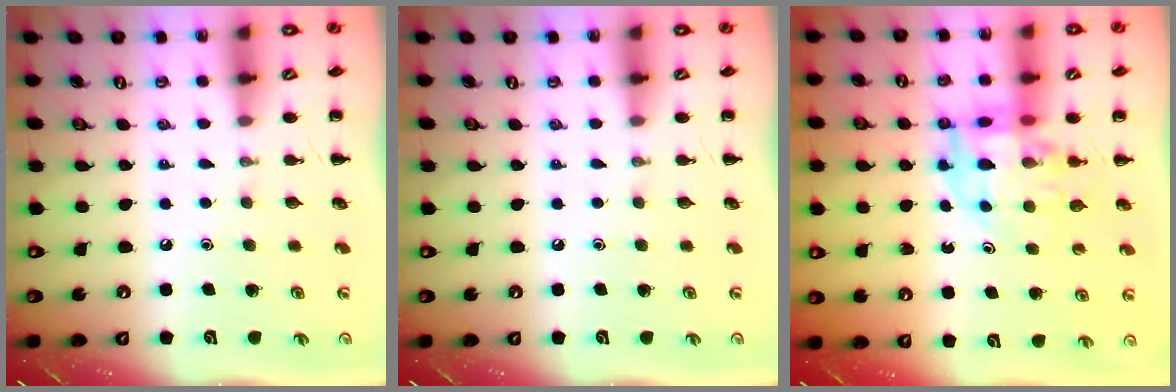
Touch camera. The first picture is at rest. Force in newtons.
{"total": 0.0}
{"total": 11.2, "press": 10.7, "slide": 3.3}